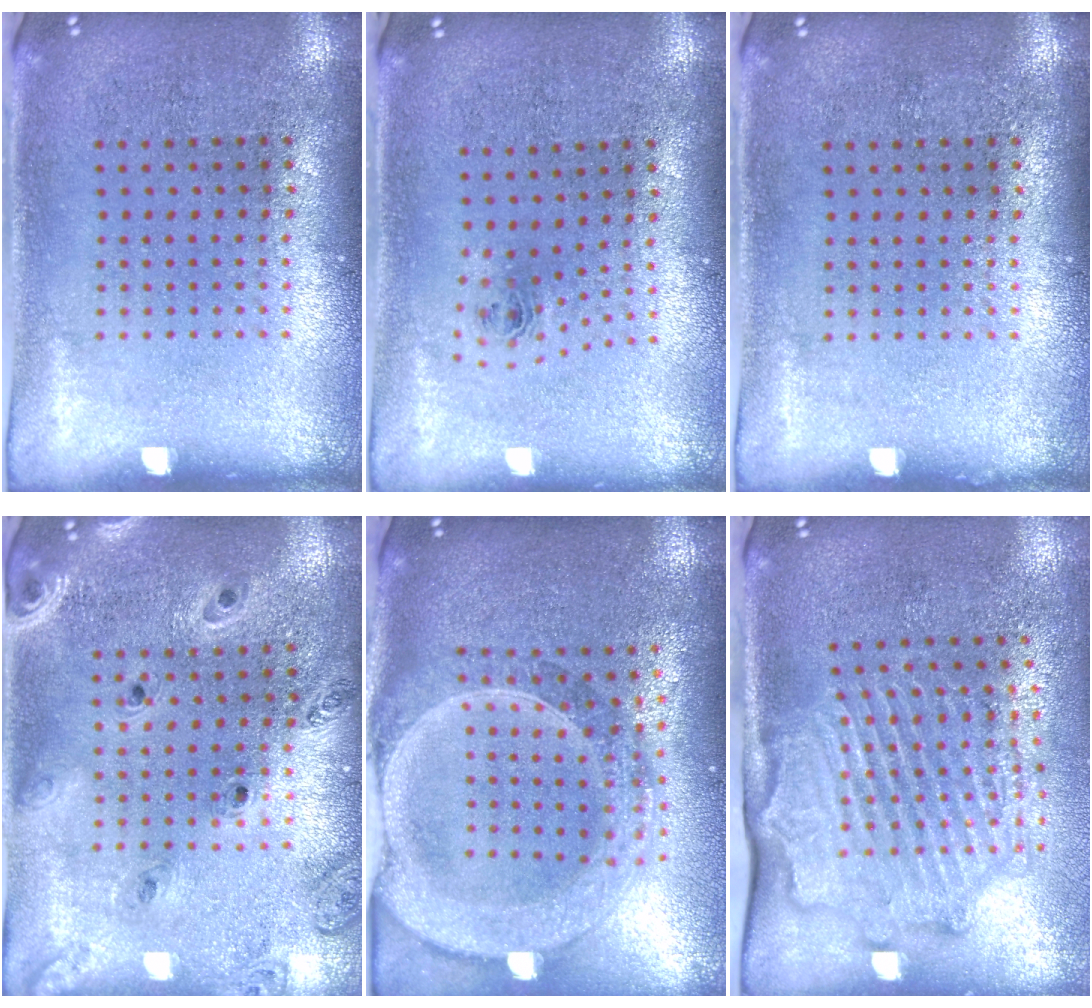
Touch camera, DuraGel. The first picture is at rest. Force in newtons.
{"total": 0.9, "press": 0.4, "slide": 0.8}
{"total": 0.0}
{"total": 1.3, "press": 1.3, "slide": 0.2}
{"total": 2.8, "press": 2.4, "slide": 1.4}
{"total": 2.2, "press": 2.1, "slide": 0.1}